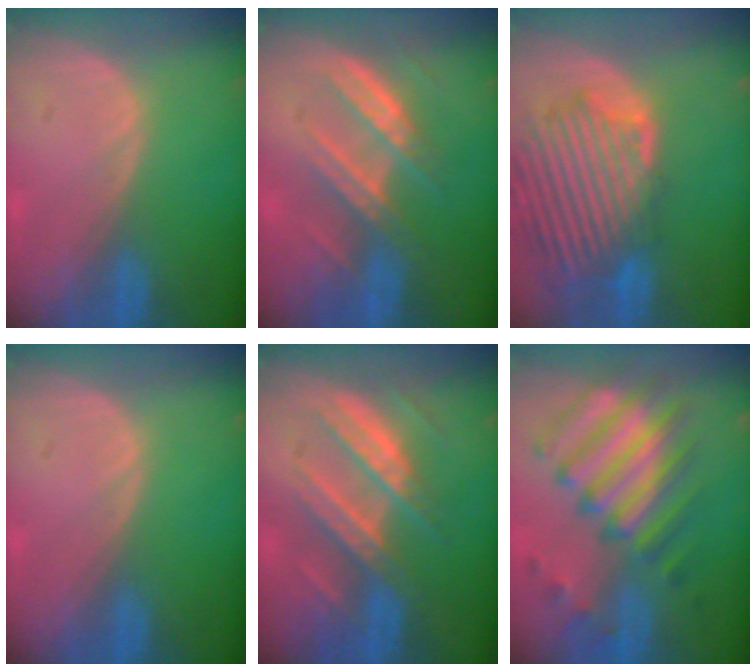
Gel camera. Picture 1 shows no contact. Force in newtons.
{"total": 6.9, "press": 6.8, "slide": 1.0}
{"total": 13.5, "press": 11.7, "slide": 6.8}
{"total": 0.0}
{"total": 8.1, "press": 8.1, "slide": 0.4}
{"total": 10.9, "press": 10.4, "slide": 3.4}